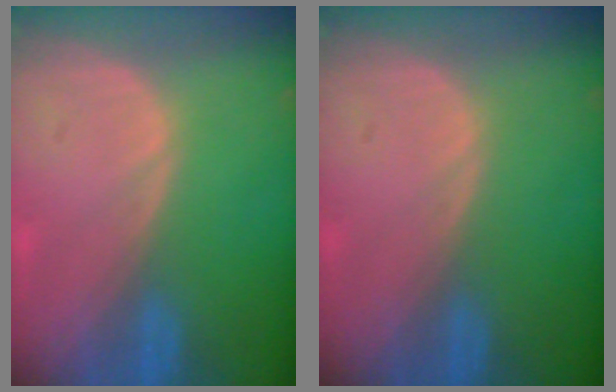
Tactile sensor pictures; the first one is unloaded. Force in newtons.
{"total": 0.0}